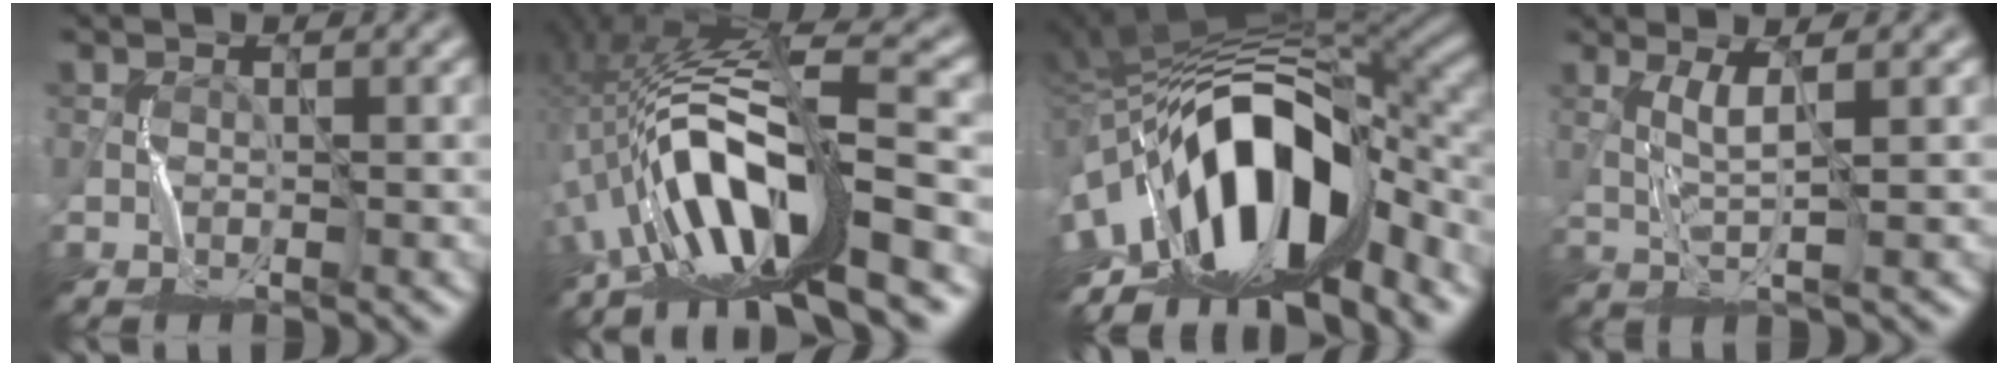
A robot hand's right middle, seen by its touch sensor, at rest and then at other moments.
{"total": 12.4, "force": [-5.5, 2.4, 10.9], "torque": [-0.196, 0.024, -0.094]}
{"total": 14.5, "force": [-4.7, 6.9, 11.9], "torque": [-0.187, 0.010, -0.084]}
{"total": 2.4, "force": [0.8, -0.6, 2.2], "torque": [-0.055, -0.002, 0.024]}